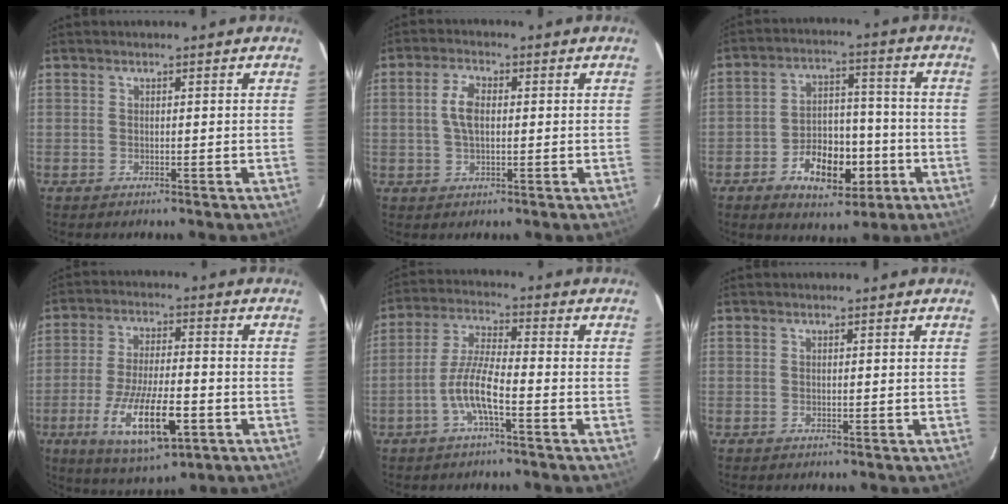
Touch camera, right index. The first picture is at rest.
{"total": 4.6, "force": [0.3, 2.4, 3.9], "torque": [-0.080, 0.009, 0.009]}
{"total": 12.0, "force": [-5.4, 7.2, 7.9], "torque": [-0.148, 0.024, -0.069]}
{"total": 15.1, "force": [-6.1, 4.9, 12.9], "torque": [-0.261, -0.026, -0.098]}
{"total": 7.2, "force": [-3.3, 0.9, 6.3], "torque": [-0.134, 0.009, -0.064]}
{"total": 0.0}